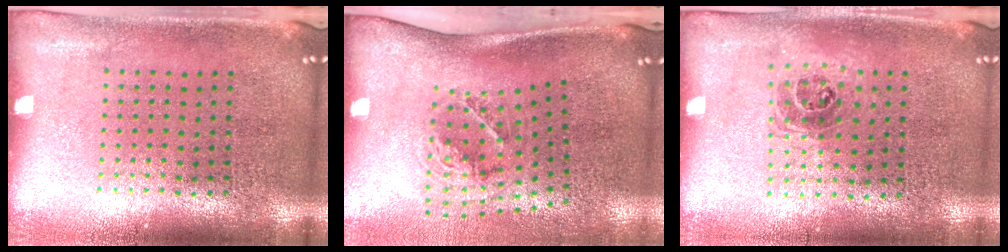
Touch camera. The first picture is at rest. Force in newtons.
{"total": 2.1, "press": 1.3, "slide": 1.6}
{"total": 1.0, "press": 0.9, "slide": 0.5}